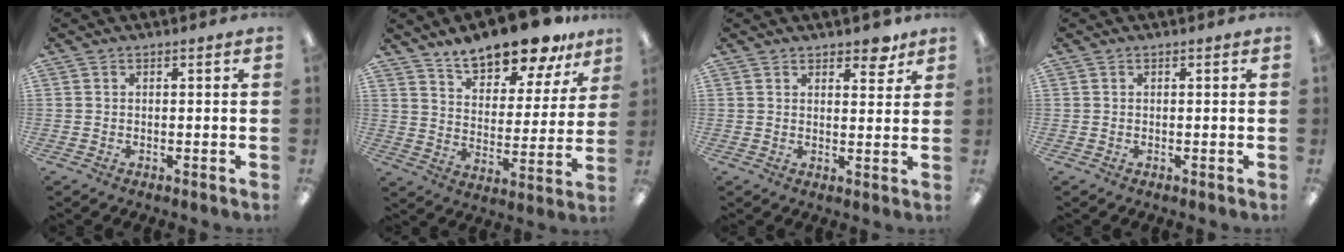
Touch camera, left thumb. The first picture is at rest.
{"total": 15.4, "force": [13.5, 4.6, 5.8], "torque": [-0.093, -0.098, 0.236]}
{"total": 4.6, "force": [3.6, 1.9, 2.0], "torque": [-0.007, -0.022, 0.059]}
{"total": 0.0}